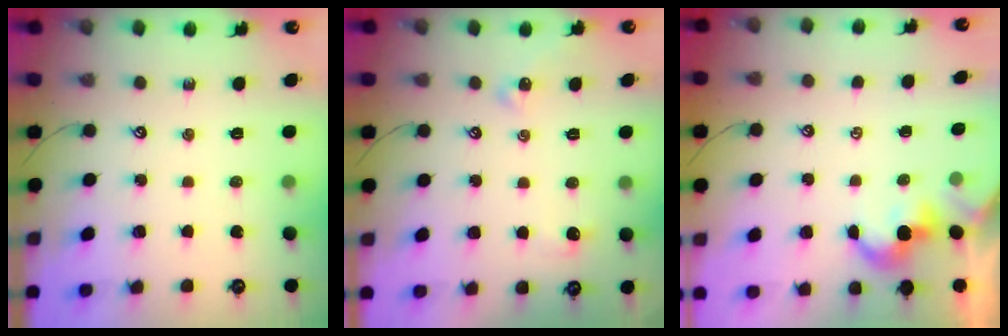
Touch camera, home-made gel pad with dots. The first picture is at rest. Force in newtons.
{"total": 2.1, "press": 2.0, "slide": 0.6}
{"total": 2.9, "press": 2.9, "slide": 0.2}